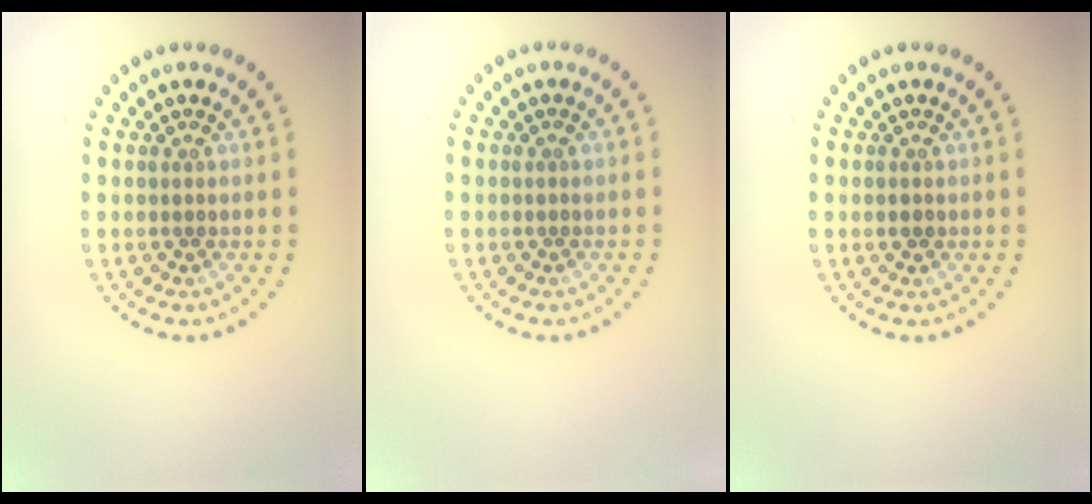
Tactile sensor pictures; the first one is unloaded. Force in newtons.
{"total": 0.0}
{"total": 0.9, "press": 0.9, "slide": 0.1}